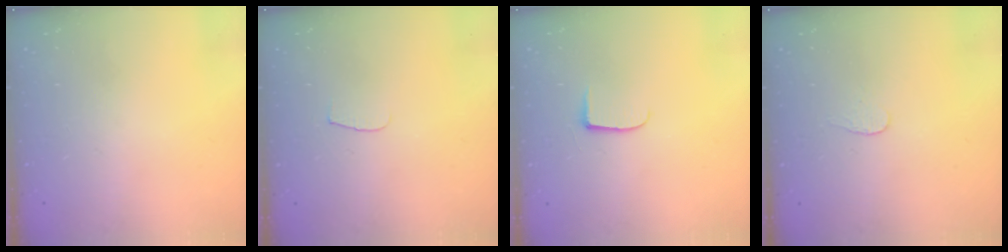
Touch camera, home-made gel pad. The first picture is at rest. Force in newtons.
{"total": 3.8, "press": 3.8, "slide": 0.4}
{"total": 6.1, "press": 6.1, "slide": 0.6}
{"total": 2.7, "press": 2.7, "slide": 0.3}